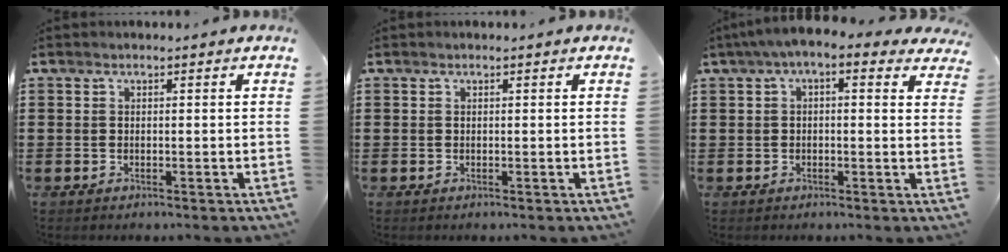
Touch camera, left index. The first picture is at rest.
{"total": 0.0}
{"total": 3.6, "force": [1.4, 1.1, 3.1], "torque": [-0.062, 0.003, 0.019]}